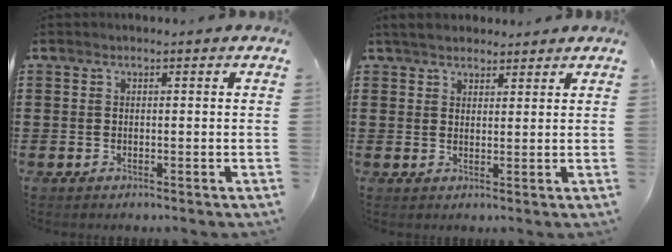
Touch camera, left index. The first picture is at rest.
{"total": 3.1, "force": [2.8, 1.2, 0.8], "torque": [-0.024, 0.002, 0.053]}